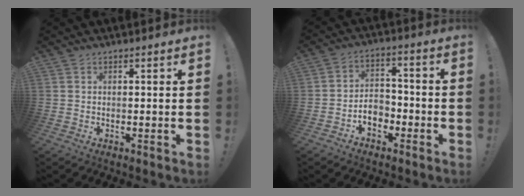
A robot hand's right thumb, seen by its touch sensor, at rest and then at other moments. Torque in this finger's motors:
{"motor_torque": [1.03, 0.85, 0.17, -0.59, 0.27]}